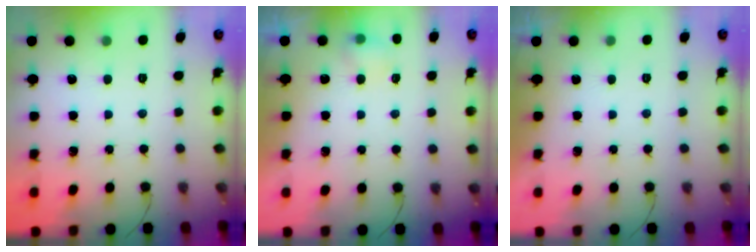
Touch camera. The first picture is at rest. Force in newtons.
{"total": 4.7, "press": 4.5, "slide": 1.4}
{"total": 0.0}